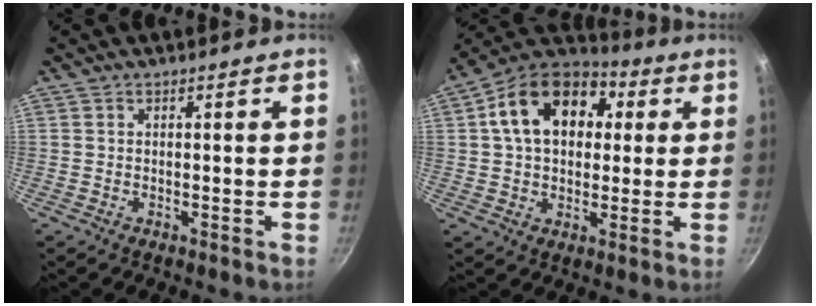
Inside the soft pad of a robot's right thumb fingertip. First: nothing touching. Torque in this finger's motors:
{"motor_torque": [0.74, 3.75, 1.32, 0.07, 0.15]}